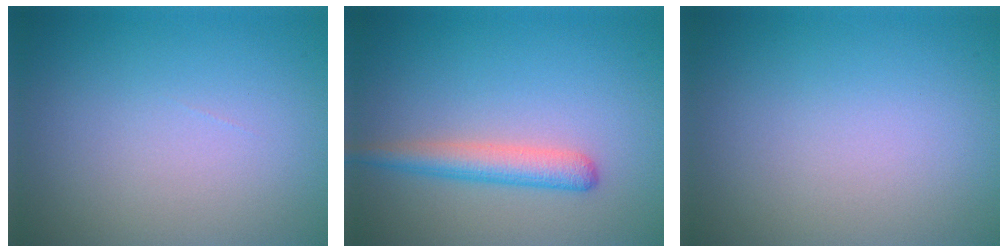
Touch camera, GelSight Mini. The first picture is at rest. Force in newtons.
{"total": 2.9, "press": 2.9, "slide": 0.1}
{"total": 0.0}